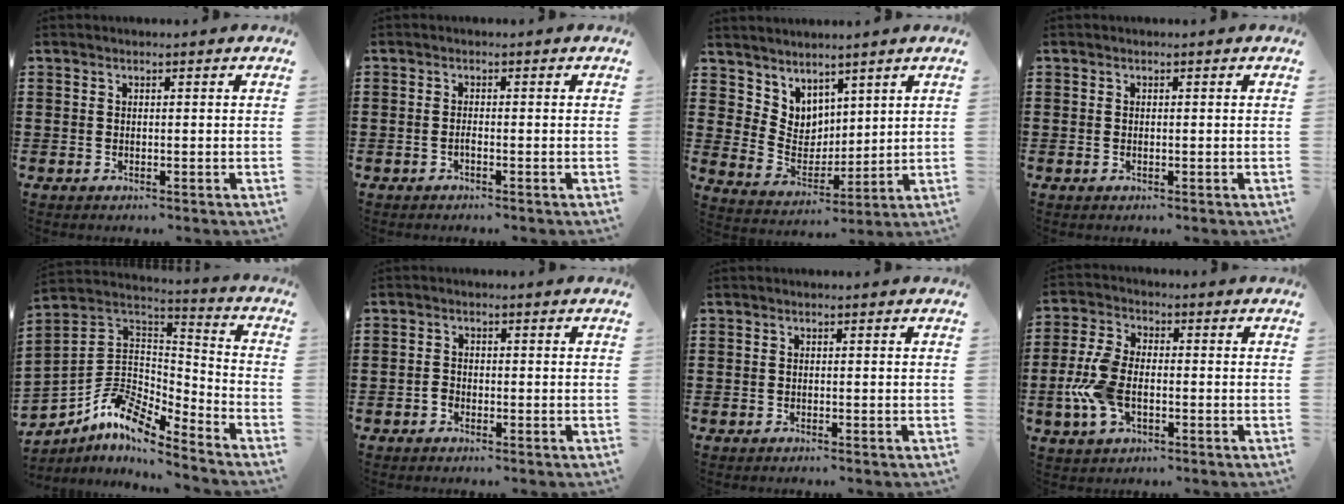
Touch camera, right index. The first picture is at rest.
{"total": 0.8, "force": [-0.4, 0.1, 0.6], "torque": [-0.013, -0.005, -0.006]}
{"total": 3.7, "force": [3.4, 1.5, -0.2], "torque": [-0.008, -0.005, 0.067]}
{"total": 0.0}
{"total": 8.2, "force": [-5.8, 3.7, 4.5], "torque": [-0.111, -0.003, -0.120]}
{"total": 1.3, "force": [-0.8, 0.9, 0.5], "torque": [-0.011, 0.000, -0.016]}
{"total": 0.0}
{"total": 7.8, "force": [-1.7, 4.2, 6.3], "torque": [-0.157, -0.007, -0.038]}